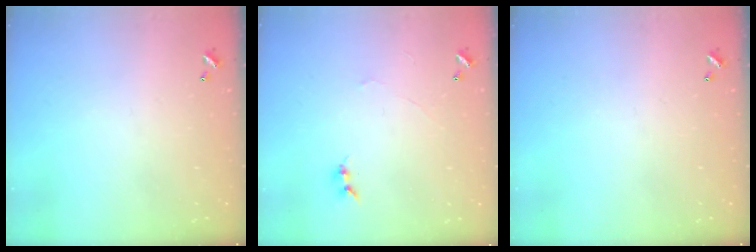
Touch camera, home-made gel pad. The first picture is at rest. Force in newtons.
{"total": 0.0}
{"total": 0.0}